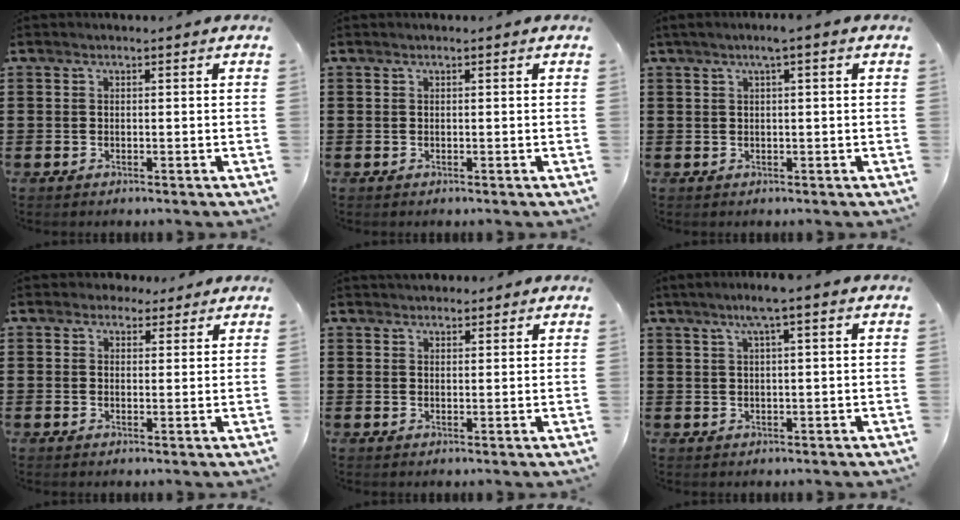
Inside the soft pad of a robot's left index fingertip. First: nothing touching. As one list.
[{"total": 0.0}, {"total": 2.2, "force": [0.8, -0.1, 2.0], "torque": [-0.037, -0.002, 0.014]}, {"total": 2.5, "force": [2.0, 1.5, 0.4], "torque": [-0.014, 0.010, 0.038]}, {"total": 2.1, "force": [2.0, 0.6, 0.2], "torque": [-0.007, 0.001, 0.040]}, {"total": 3.6, "force": [1.9, -0.3, 3.0], "torque": [-0.062, 0.001, 0.031]}]